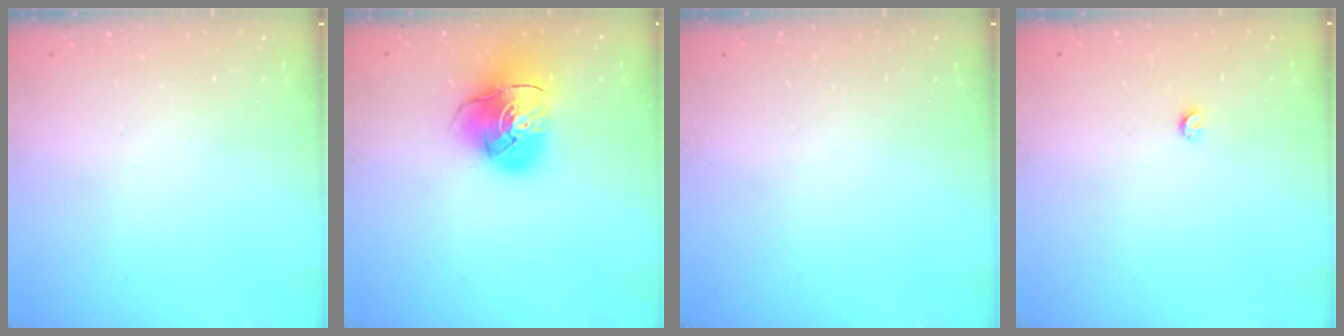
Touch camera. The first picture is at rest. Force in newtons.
{"total": 12.8, "press": 12.6, "slide": 1.9}
{"total": 0.0}
{"total": 2.9, "press": 2.8, "slide": 0.5}